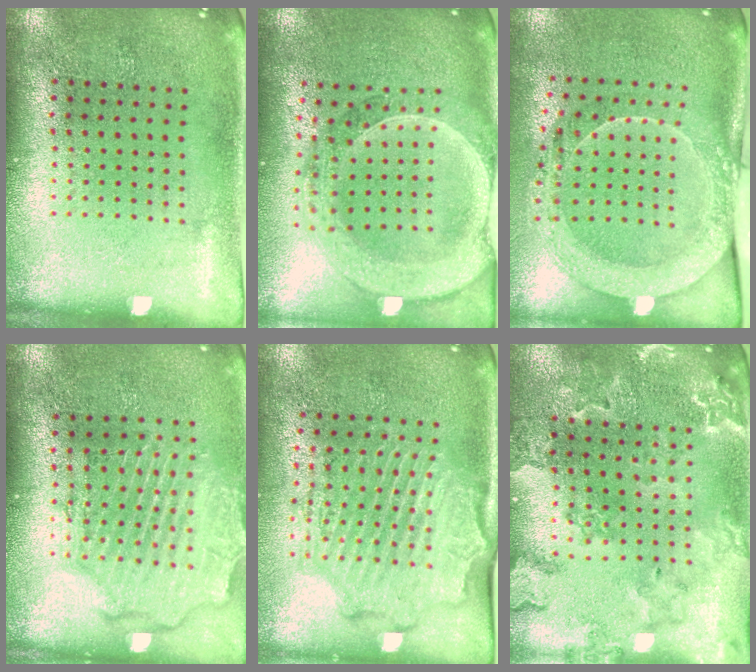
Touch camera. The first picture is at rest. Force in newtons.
{"total": 2.7, "press": 2.4, "slide": 1.1}
{"total": 2.0, "press": 2.0, "slide": 0.3}
{"total": 2.5, "press": 2.2, "slide": 1.1}
{"total": 2.1, "press": 2.1, "slide": 0.4}
{"total": 1.8, "press": 1.8, "slide": 0.2}